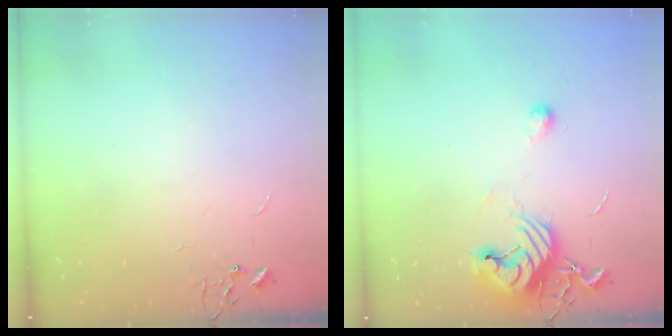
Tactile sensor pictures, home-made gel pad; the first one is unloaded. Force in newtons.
{"total": 12.5, "press": 12.4, "slide": 1.0}